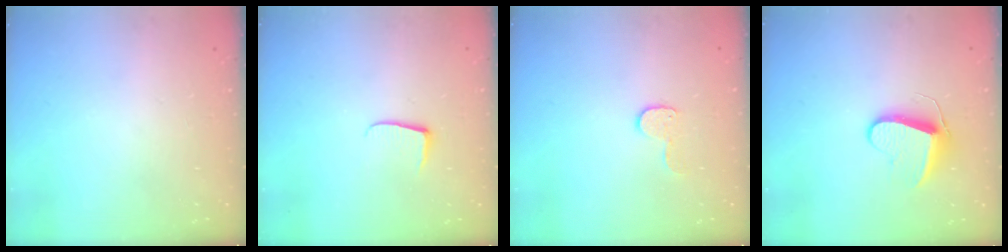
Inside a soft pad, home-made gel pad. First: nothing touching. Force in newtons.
{"total": 5.4, "press": 5.3, "slide": 0.5}
{"total": 6.7, "press": 6.7, "slide": 0.4}
{"total": 9.4, "press": 9.4, "slide": 0.7}